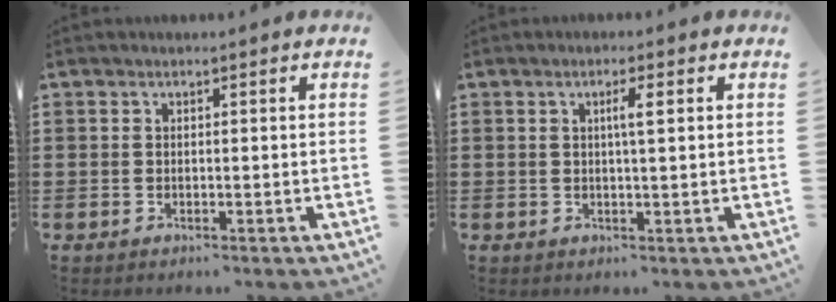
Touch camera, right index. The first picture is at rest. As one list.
[{"total": 2.2, "force": [0.4, 0.0, 2.2], "torque": [-0.043, 0.000, 0.004]}]